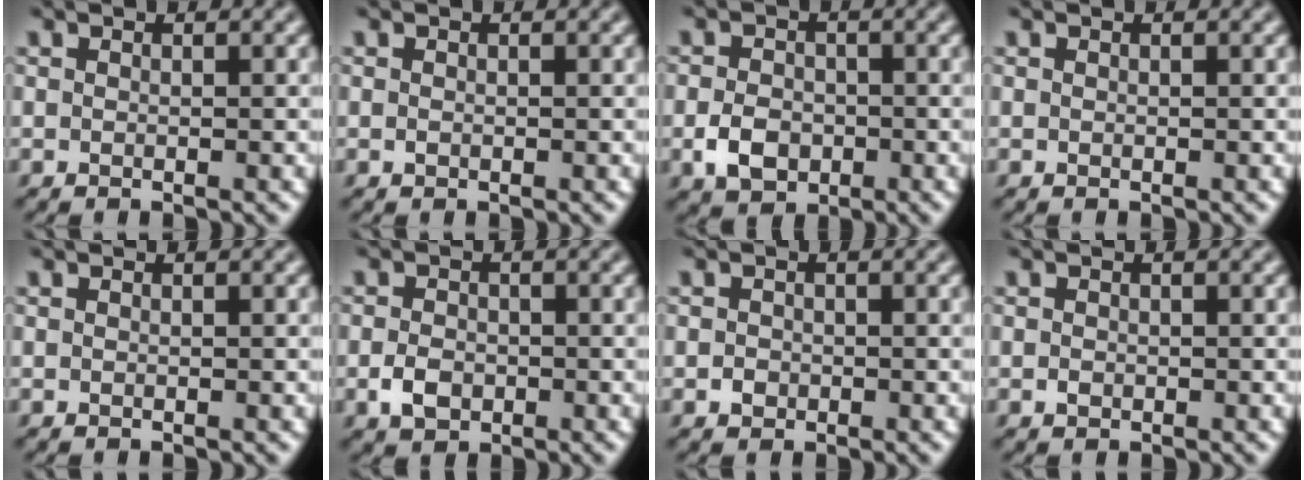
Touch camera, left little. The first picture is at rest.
{"total": 0.0}
{"total": 3.3, "force": [-1.1, 2.5, 1.9], "torque": [-0.037, -0.001, -0.024]}
{"total": 0.0}
{"total": 0.0}
{"total": 2.3, "force": [-0.8, 1.7, 1.4], "torque": [-0.027, -0.002, -0.019]}
{"total": 0.9, "force": [-0.3, 0.8, 0.2], "torque": [-0.001, -0.004, -0.009]}
{"total": 0.6, "force": [-0.2, 0.5, 0.2], "torque": [-0.004, -0.003, -0.003]}